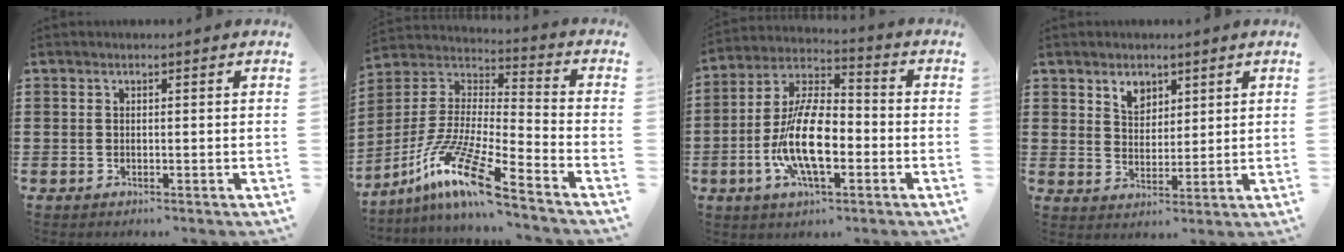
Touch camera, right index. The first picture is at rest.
{"total": 13.8, "force": [-10.4, 0.5, 9.0], "torque": [-0.192, 0.002, -0.205]}
{"total": 13.1, "force": [-3.8, 5.6, 11.1], "torque": [-0.251, -0.006, -0.076]}
{"total": 3.7, "force": [2.5, 2.4, 1.1], "torque": [-0.033, 0.010, 0.048]}